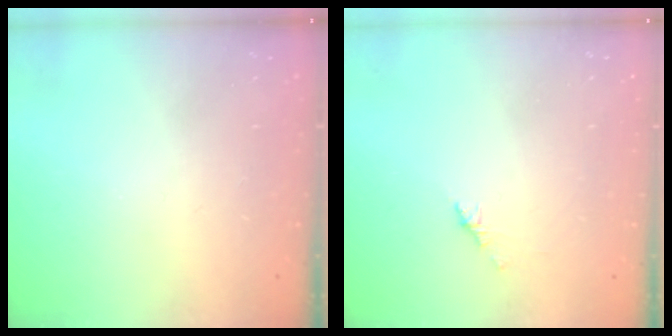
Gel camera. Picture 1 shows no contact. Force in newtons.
{"total": 1.1, "press": 1.0, "slide": 0.5}